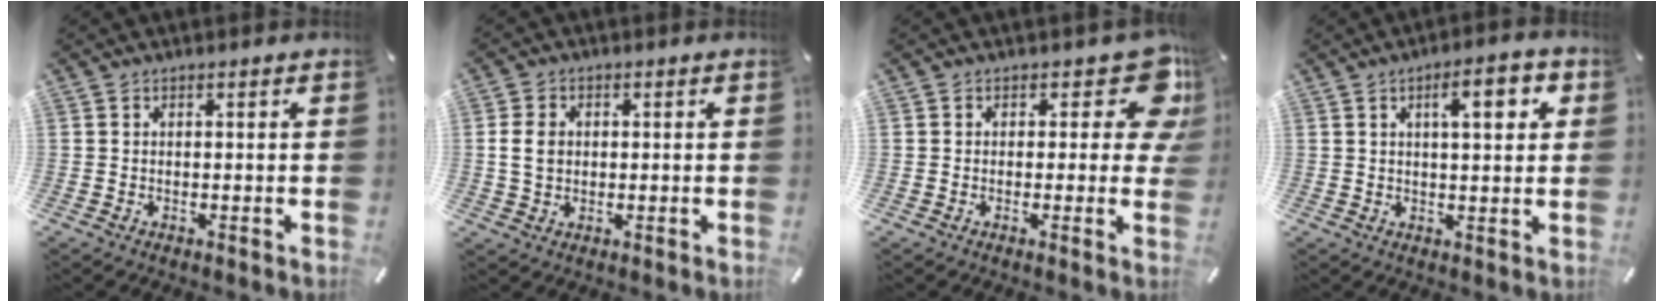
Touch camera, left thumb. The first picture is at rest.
{"total": 4.8, "force": [0.3, 3.8, 2.8], "torque": [-0.070, 0.005, 0.001]}
{"total": 10.9, "force": [4.4, 5.3, 8.4], "torque": [-0.087, -0.029, 0.075]}
{"total": 7.8, "force": [3.0, 2.6, 6.7], "torque": [-0.098, -0.006, 0.042]}